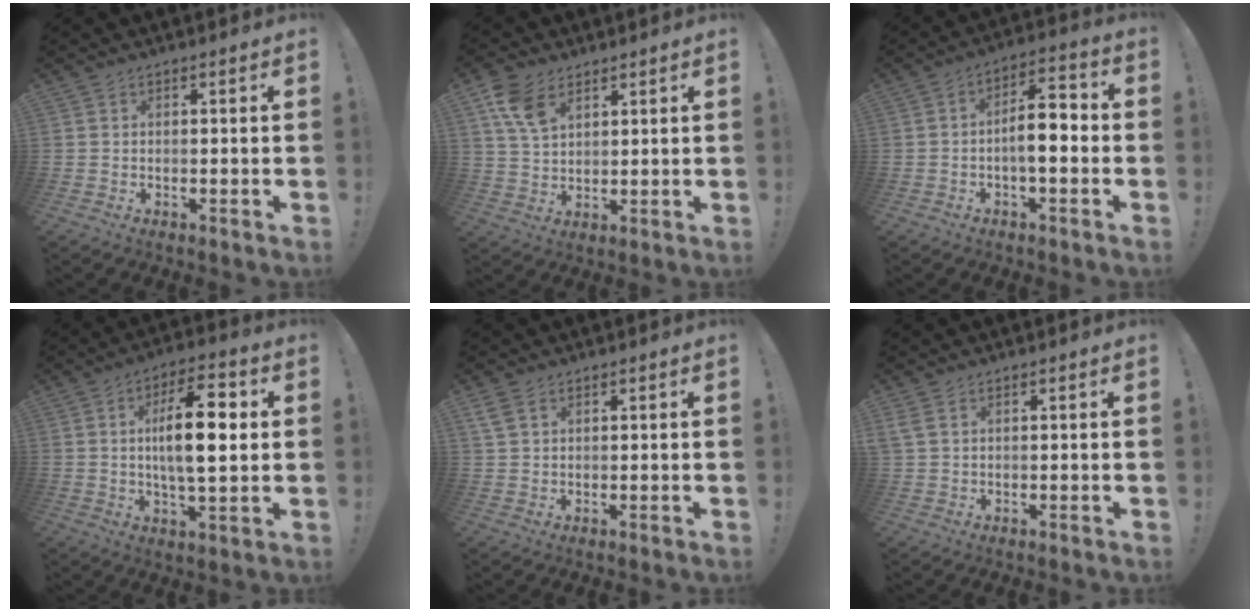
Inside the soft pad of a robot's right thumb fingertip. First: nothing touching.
{"total": 9.4, "force": [5.3, 5.4, 5.6], "torque": [-0.099, -0.015, 0.104]}
{"total": 10.1, "force": [-1.5, 4.2, 9.1], "torque": [-0.128, 0.011, -0.027]}
{"total": 15.0, "force": [1.8, 5.5, 13.8], "torque": [-0.221, -0.002, 0.020]}
{"total": 3.4, "force": [1.9, 1.8, 2.2], "torque": [-0.036, -0.004, 0.037]}
{"total": 2.6, "force": [1.1, 1.3, 2.0], "torque": [-0.043, 0.004, 0.022]}